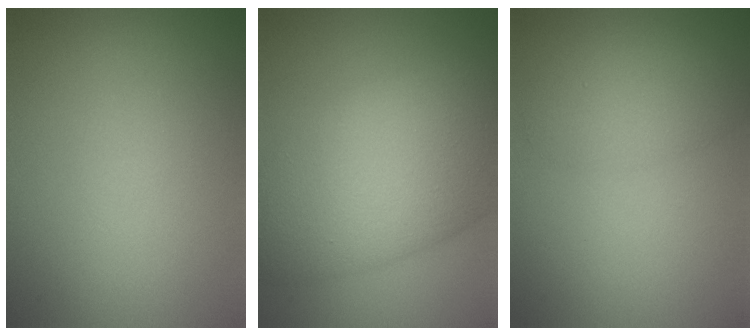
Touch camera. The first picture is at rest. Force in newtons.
{"total": 11.0, "press": 11.0, "slide": 0.3}
{"total": 2.5, "press": 2.5, "slide": 0.0}